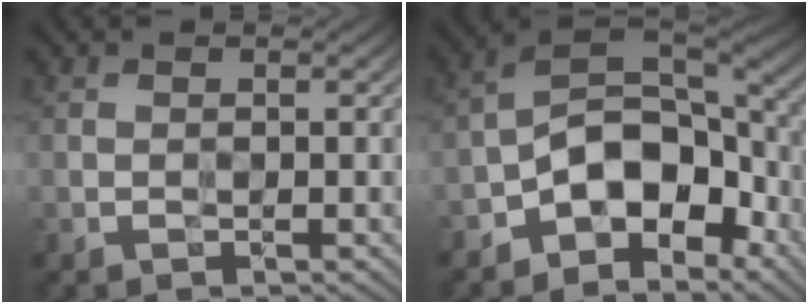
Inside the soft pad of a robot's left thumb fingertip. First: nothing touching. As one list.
[{"total": 11.0, "force": [-5.1, 6.2, 7.5], "torque": [-0.121, -0.002, -0.105]}]